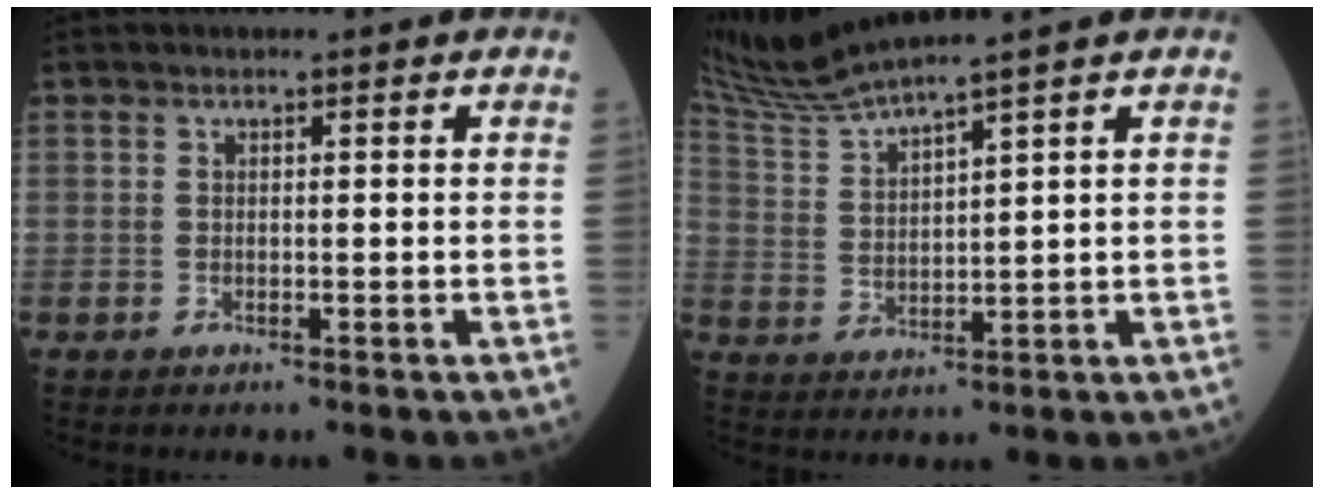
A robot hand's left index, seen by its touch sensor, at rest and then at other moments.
{"total": 7.6, "force": [6.9, -1.8, 2.6], "torque": [-0.070, -0.003, 0.149]}